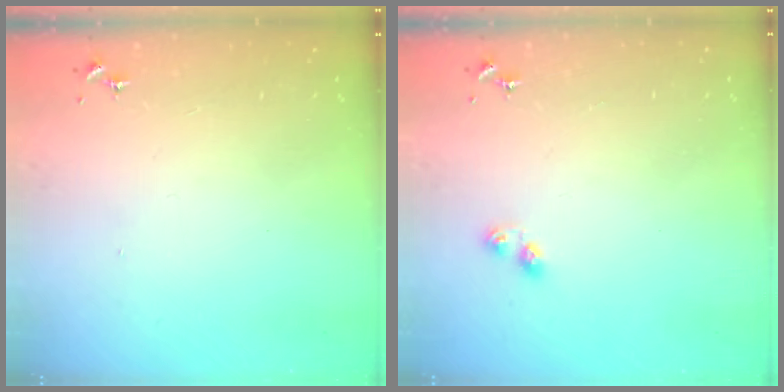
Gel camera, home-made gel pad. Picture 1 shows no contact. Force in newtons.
{"total": 4.6, "press": 4.6, "slide": 0.2}